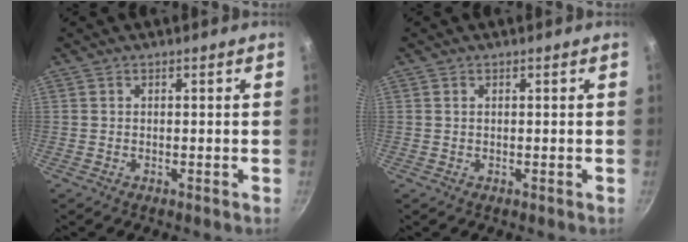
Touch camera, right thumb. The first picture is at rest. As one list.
[{"total": 0.5, "force": [0.2, 0.3, 0.3], "torque": [-0.007, 0.000, 0.004]}]